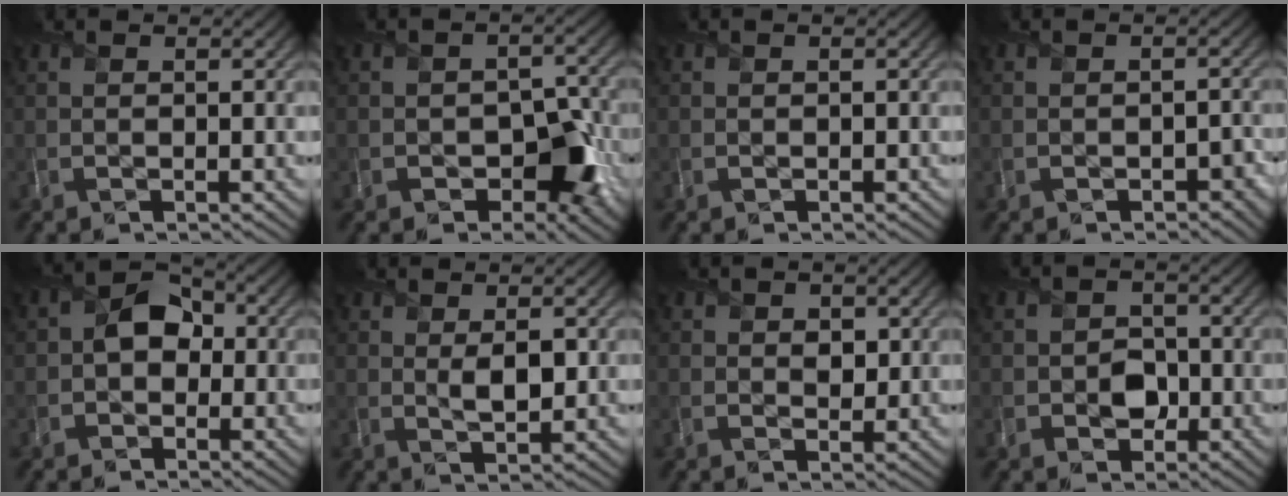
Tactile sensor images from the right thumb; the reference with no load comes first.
{"total": 6.4, "force": [-2.3, 4.5, 3.9], "torque": [-0.050, -0.012, -0.038]}
{"total": 0.5, "force": [-0.2, 0.5, 0.0], "torque": [0.005, -0.004, -0.006]}
{"total": 2.2, "force": [-1.1, 1.6, 0.9], "torque": [-0.009, -0.011, -0.015]}
{"total": 5.1, "force": [-0.5, 4.0, 3.1], "torque": [-0.043, 0.008, -0.023]}
{"total": 3.1, "force": [0.5, 1.6, 2.7], "torque": [-0.055, -0.006, 0.011]}
{"total": 2.1, "force": [0.5, 1.6, 1.2], "torque": [-0.020, -0.006, 0.005]}
{"total": 3.5, "force": [-1.0, 3.0, 1.6], "torque": [-0.021, -0.005, -0.025]}